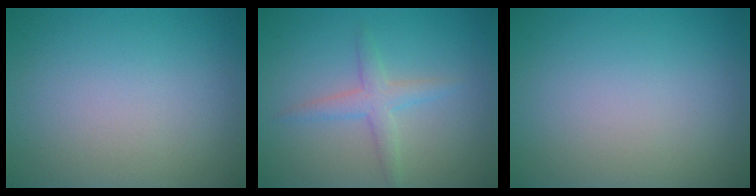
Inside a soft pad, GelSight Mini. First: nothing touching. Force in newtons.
{"total": 2.3, "press": 2.3, "slide": 0.1}
{"total": 0.0}